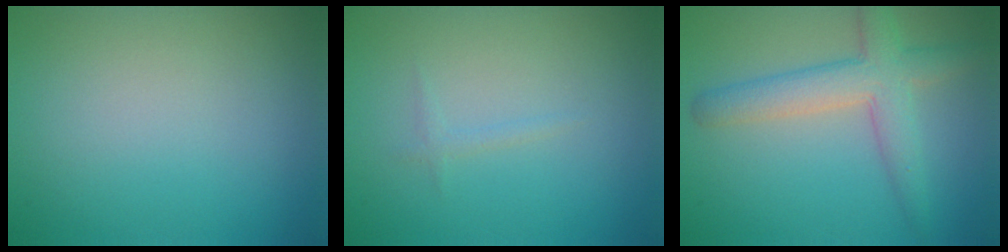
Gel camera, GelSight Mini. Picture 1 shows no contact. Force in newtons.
{"total": 0.7, "press": 0.7, "slide": 0.1}
{"total": 4.7, "press": 4.7, "slide": 0.2}